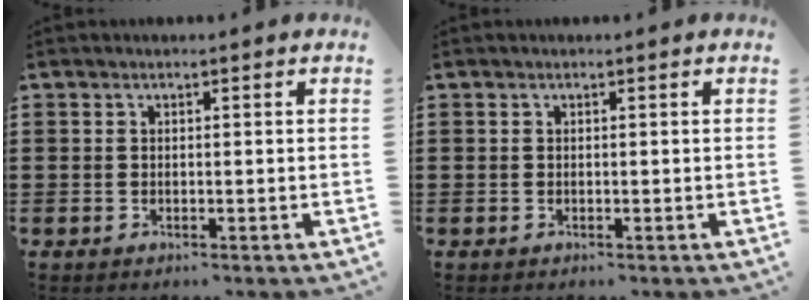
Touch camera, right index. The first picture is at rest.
{"total": 0.0}